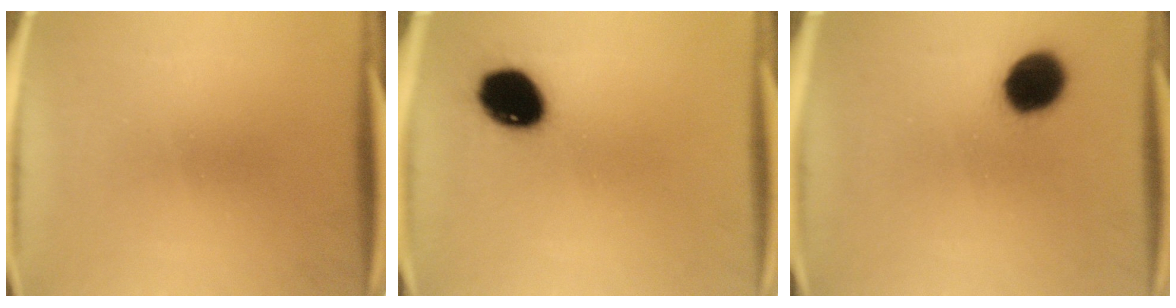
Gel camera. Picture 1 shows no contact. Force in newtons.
{"total": 12.9}
{"total": 10.7}